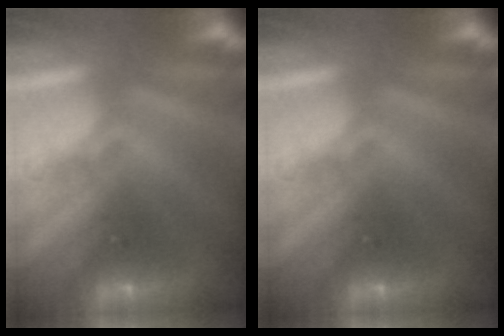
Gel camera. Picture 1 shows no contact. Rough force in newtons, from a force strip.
{"total": 0.0}